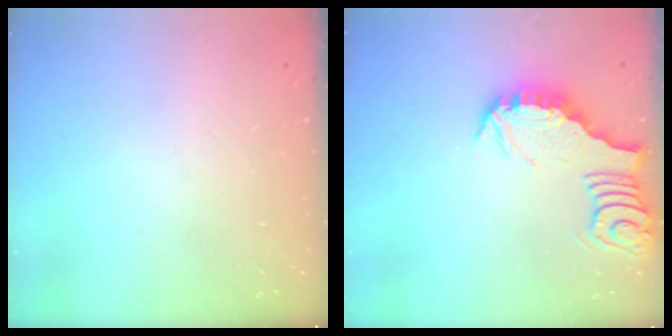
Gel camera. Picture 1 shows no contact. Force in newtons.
{"total": 3.5, "press": 3.5, "slide": 0.3}